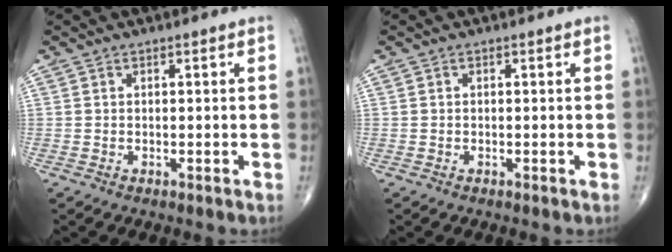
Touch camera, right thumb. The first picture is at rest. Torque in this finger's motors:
{"motor_torque": [-0.29, -0.11, -0.11, -0.02, -0.03]}